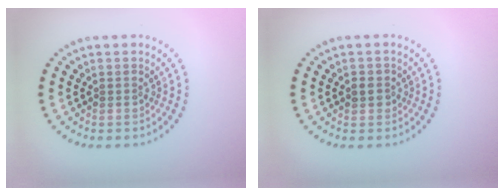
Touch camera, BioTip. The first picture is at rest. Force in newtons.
{"total": 1.2, "press": 1.1, "slide": 0.4}